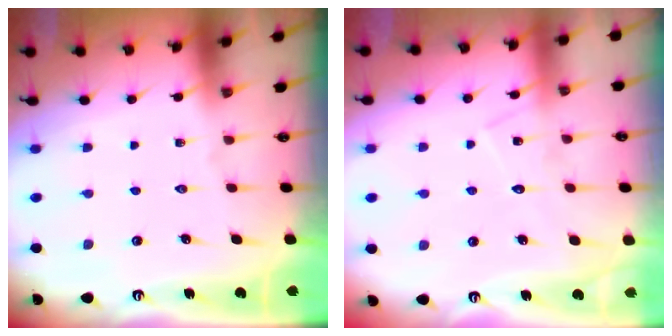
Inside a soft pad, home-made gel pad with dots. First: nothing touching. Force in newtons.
{"total": 8.0, "press": 8.0, "slide": 0.5}